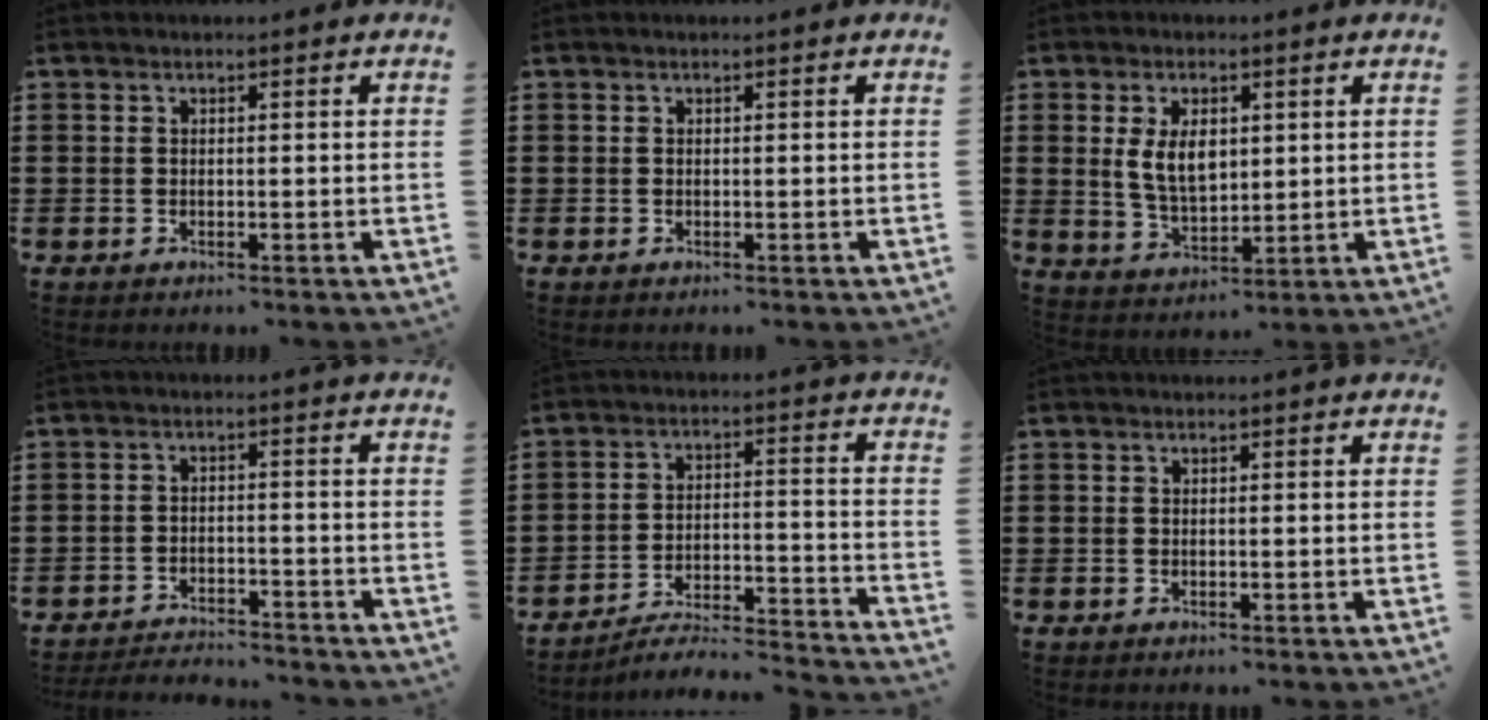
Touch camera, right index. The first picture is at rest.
{"total": 0.0}
{"total": 6.4, "force": [1.1, 3.6, 5.2], "torque": [-0.108, 0.005, 0.014]}
{"total": 3.6, "force": [-3.6, 0.1, 0.0], "torque": [-0.006, 0.000, -0.077]}
{"total": 4.3, "force": [-4.1, 0.2, 1.2], "torque": [-0.026, -0.011, -0.087]}
{"total": 0.0}